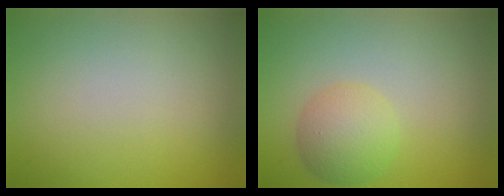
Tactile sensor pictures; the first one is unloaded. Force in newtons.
{"total": 3.5, "press": 3.5, "slide": 0.2}